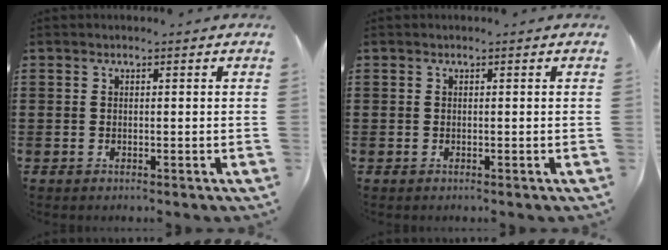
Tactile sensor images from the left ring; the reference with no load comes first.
{"total": 0.0}